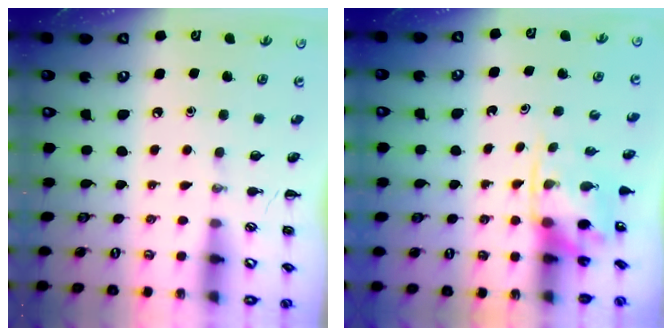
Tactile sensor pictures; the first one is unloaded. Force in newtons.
{"total": 4.7, "press": 4.6, "slide": 0.6}